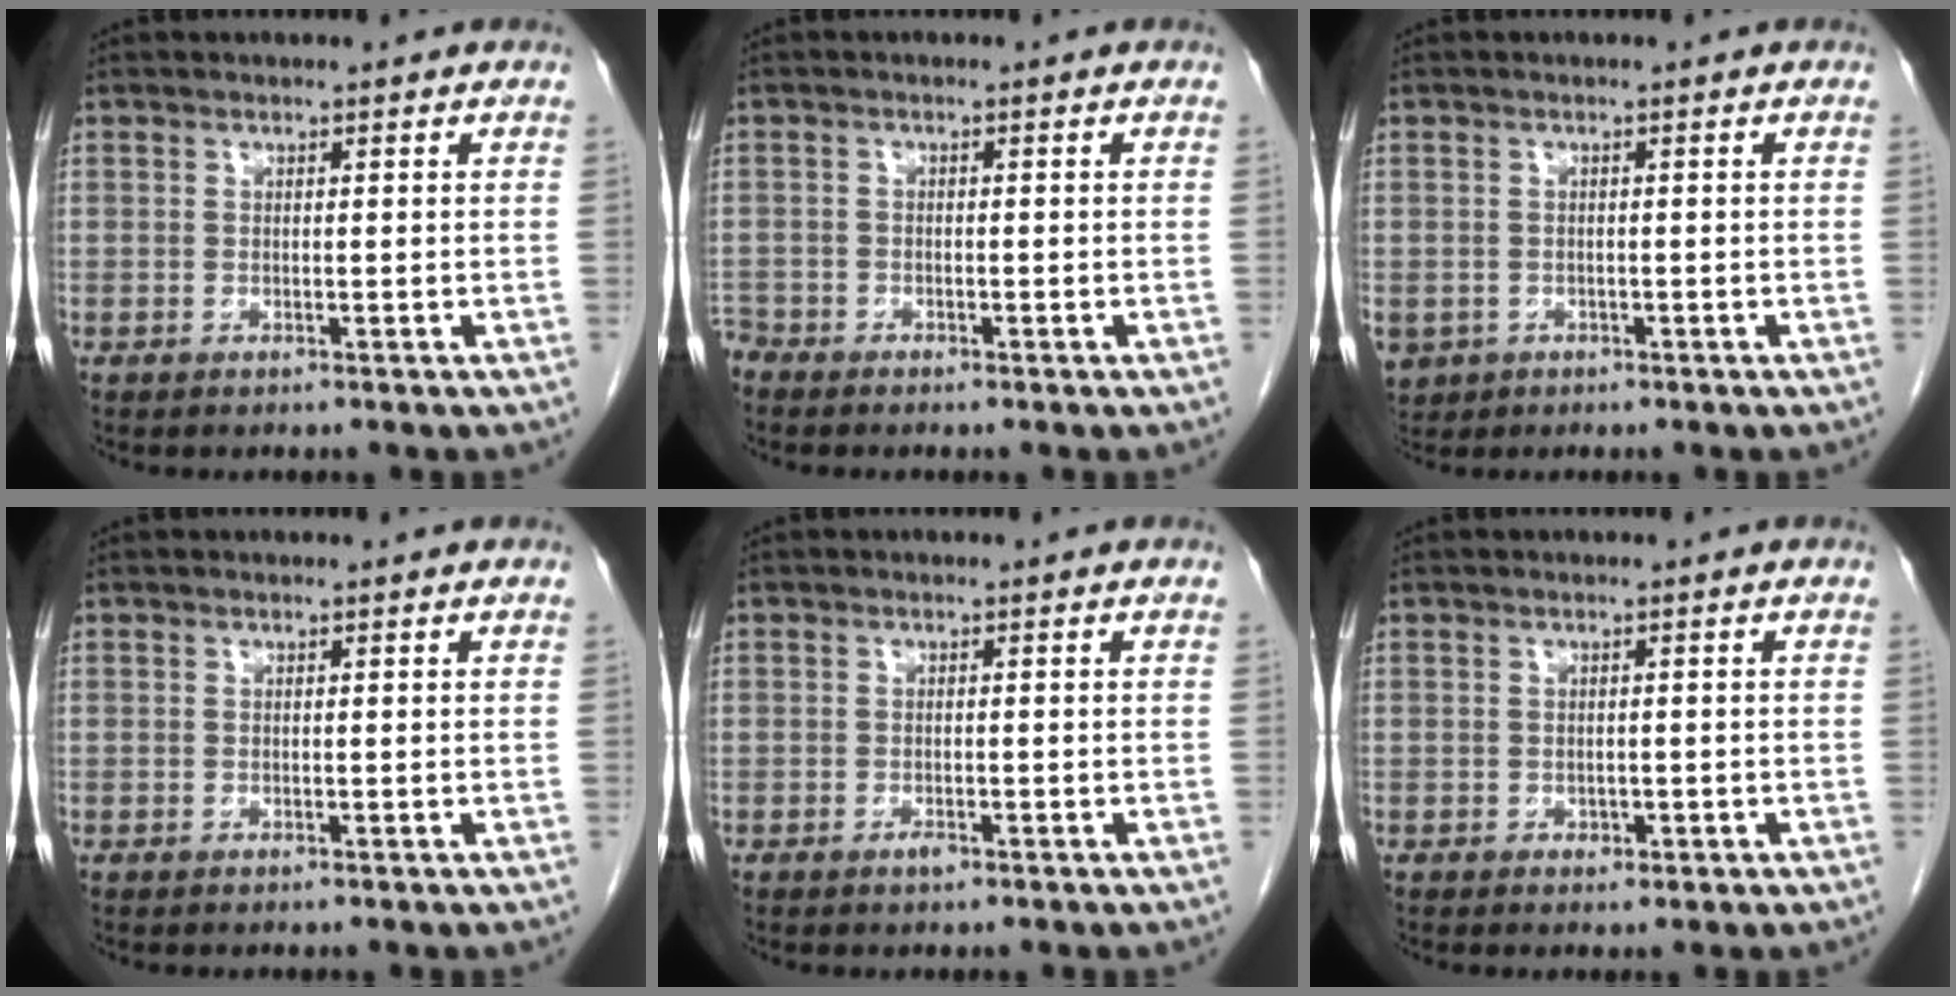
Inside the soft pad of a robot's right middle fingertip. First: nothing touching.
{"total": 2.1, "force": [-1.9, 0.8, 0.1], "torque": [-0.004, -0.002, -0.037]}
{"total": 4.7, "force": [-2.1, 4.0, 1.3], "torque": [-0.033, -0.002, -0.028]}
{"total": 0.0}
{"total": 1.0, "force": [-0.6, 0.3, 0.7], "torque": [-0.012, 0.000, -0.009]}
{"total": 1.1, "force": [-0.4, 0.8, 0.6], "torque": [-0.011, 0.000, 0.000]}